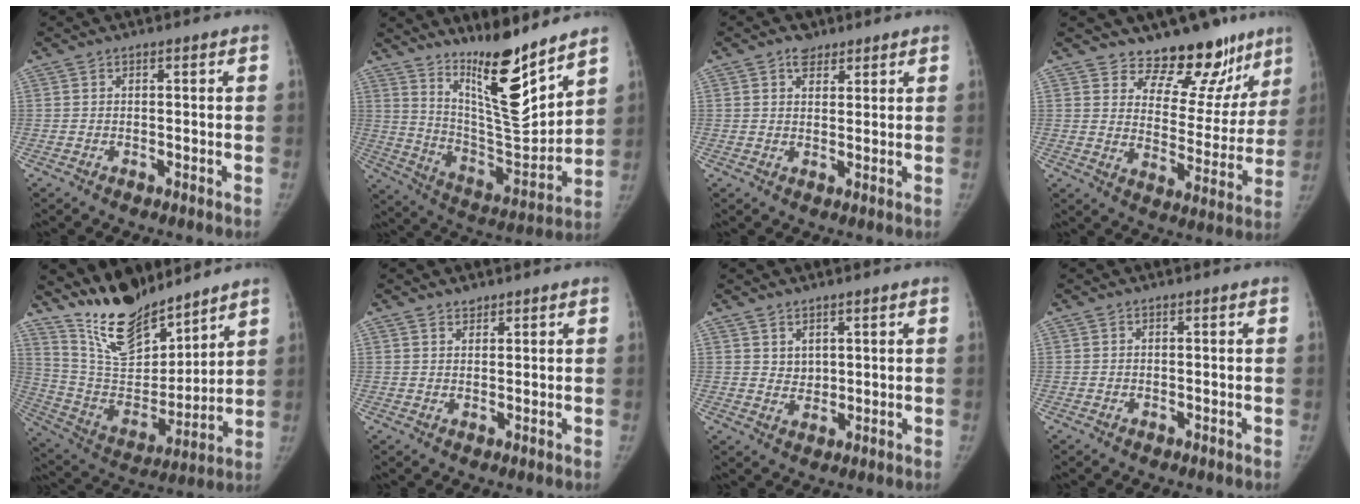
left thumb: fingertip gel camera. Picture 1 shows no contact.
{"total": 17.4, "force": [12.8, 3.2, 11.5], "torque": [-0.148, -0.106, 0.229]}
{"total": 3.2, "force": [2.1, 2.2, 1.1], "torque": [-0.002, -0.012, 0.032]}
{"total": 15.2, "force": [12.5, 7.1, 5.0], "torque": [-0.003, -0.103, 0.167]}
{"total": 17.3, "force": [14.7, 6.0, 6.8], "torque": [-0.081, -0.094, 0.278]}
{"total": 1.7, "force": [1.5, 0.9, 0.3], "torque": [0.005, -0.011, 0.023]}
{"total": 2.8, "force": [1.9, 1.9, 0.8], "torque": [0.003, -0.017, 0.037]}
{"total": 0.0}